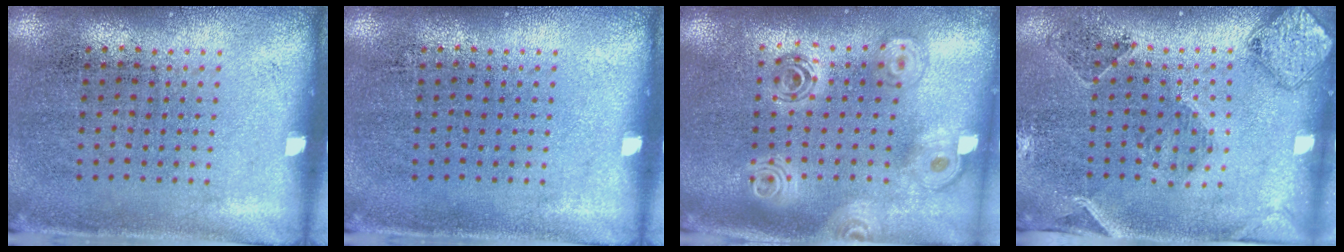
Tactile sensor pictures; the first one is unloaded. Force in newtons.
{"total": 0.0}
{"total": 2.1, "press": 1.7, "slide": 1.3}
{"total": 0.6, "press": 0.5, "slide": 0.3}